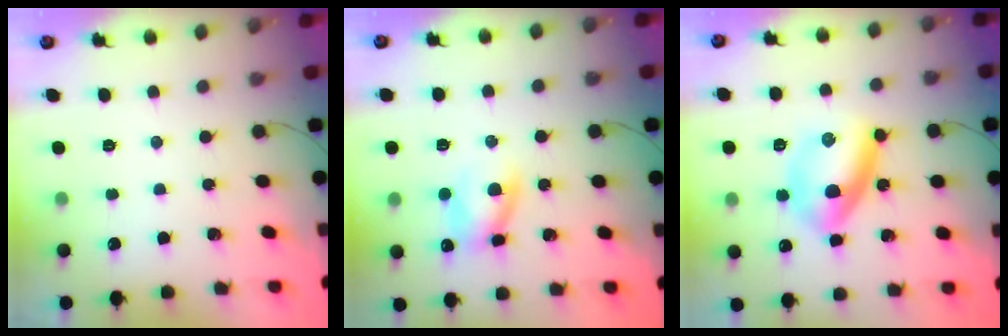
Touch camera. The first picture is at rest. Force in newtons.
{"total": 8.3, "press": 8.1, "slide": 1.5}
{"total": 10.8, "press": 10.8, "slide": 0.3}